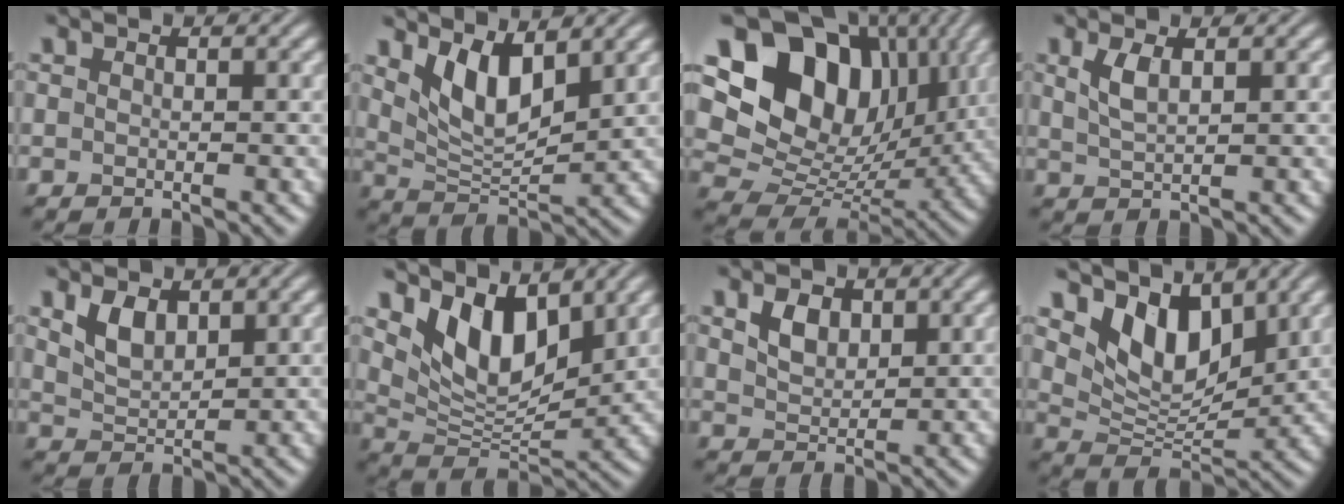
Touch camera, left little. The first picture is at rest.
{"total": 5.6, "force": [2.9, 2.4, 4.1], "torque": [-0.086, -0.014, 0.056]}
{"total": 17.2, "force": [7.3, 12.2, 9.7], "torque": [-0.176, 0.058, 0.123]}
{"total": 2.2, "force": [1.0, 0.8, 1.8], "torque": [-0.041, 0.001, 0.024]}
{"total": 2.9, "force": [1.6, 1.6, 1.8], "torque": [-0.041, -0.002, 0.037]}
{"total": 7.0, "force": [4.1, 3.5, 4.6], "torque": [-0.086, -0.015, 0.072]}
{"total": 2.6, "force": [1.3, 1.7, 1.5], "torque": [-0.032, 0.001, 0.026]}
{"total": 6.8, "force": [4.3, 3.6, 4.0], "torque": [-0.078, -0.013, 0.073]}